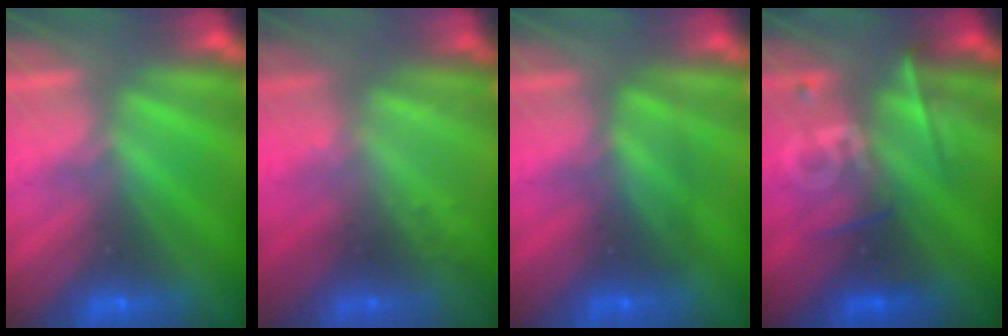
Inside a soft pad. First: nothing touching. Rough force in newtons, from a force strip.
{"total": 2.3}
{"total": 2.4}
{"total": 2.3}